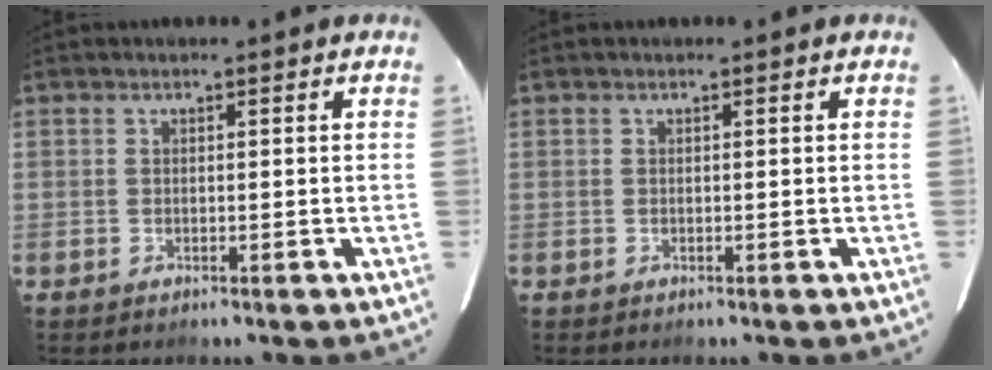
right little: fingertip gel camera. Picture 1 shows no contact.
{"total": 0.0}